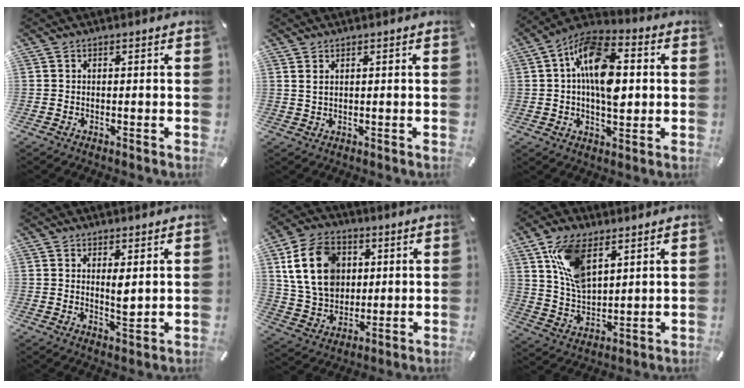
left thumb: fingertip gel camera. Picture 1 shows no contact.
{"total": 1.4, "force": [0.9, 0.7, 0.8], "torque": [-0.017, 0.002, 0.015]}
{"total": 15.7, "force": [1.5, 8.8, 12.9], "torque": [-0.236, 0.004, 0.024]}
{"total": 3.9, "force": [1.7, 1.2, 3.3], "torque": [-0.053, -0.011, 0.027]}
{"total": 15.4, "force": [3.9, 12.1, 8.6], "torque": [-0.186, 0.009, 0.073]}
{"total": 12.4, "force": [6.5, 7.0, 7.9], "torque": [-0.179, -0.015, 0.121]}